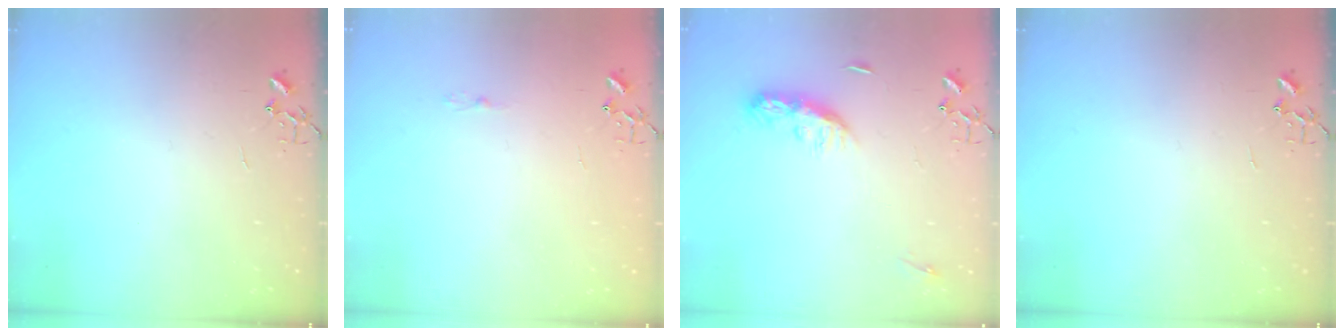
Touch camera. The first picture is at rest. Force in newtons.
{"total": 2.5, "press": 2.5, "slide": 0.3}
{"total": 8.7, "press": 8.7, "slide": 0.4}
{"total": 0.0}